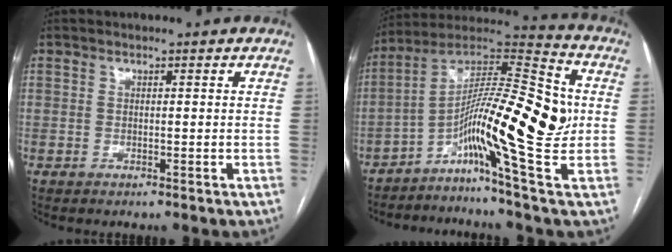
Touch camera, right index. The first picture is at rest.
{"total": 18.3, "force": [-3.2, 1.2, 18.0], "torque": [-0.311, 0.021, -0.070]}